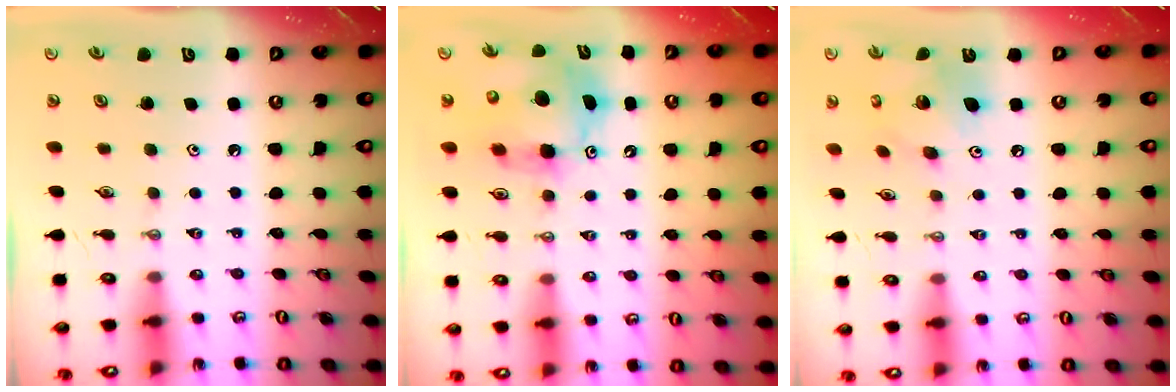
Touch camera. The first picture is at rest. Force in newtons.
{"total": 12.4, "press": 12.2, "slide": 2.1}
{"total": 12.1, "press": 12.0, "slide": 1.0}